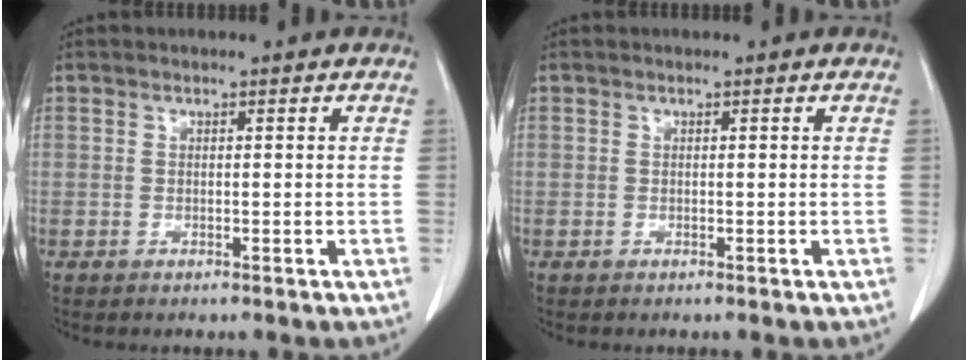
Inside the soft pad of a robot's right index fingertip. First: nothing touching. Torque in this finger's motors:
{"motor_torque": [-0.05, 0.05, 0.00, 0.00]}